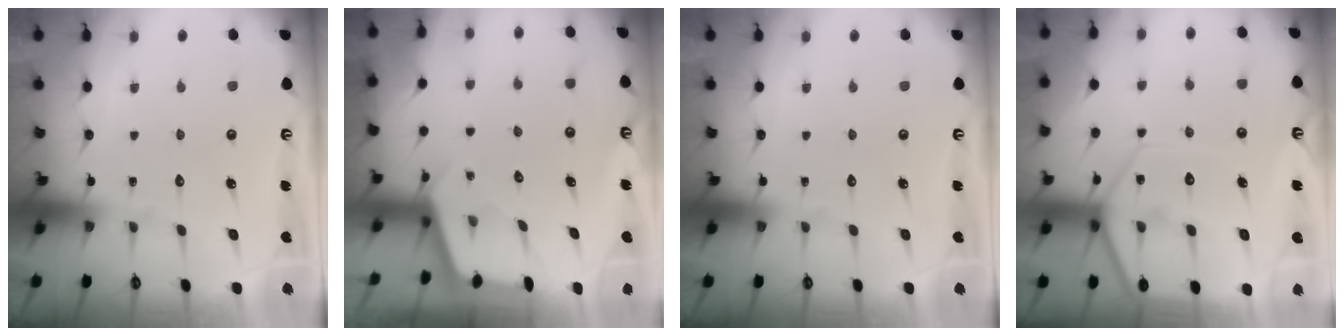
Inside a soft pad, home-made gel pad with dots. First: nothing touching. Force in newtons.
{"total": 2.6, "press": 2.5, "slide": 0.3}
{"total": 0.0}
{"total": 11.9, "press": 11.8, "slide": 1.2}